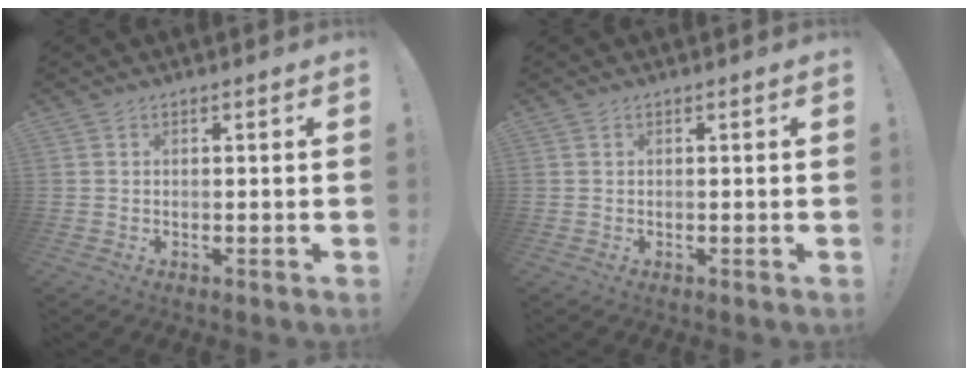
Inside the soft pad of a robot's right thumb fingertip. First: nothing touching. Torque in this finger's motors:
{"motor_torque": [-0.07, 0.13, -0.18, 0.09, -0.03]}